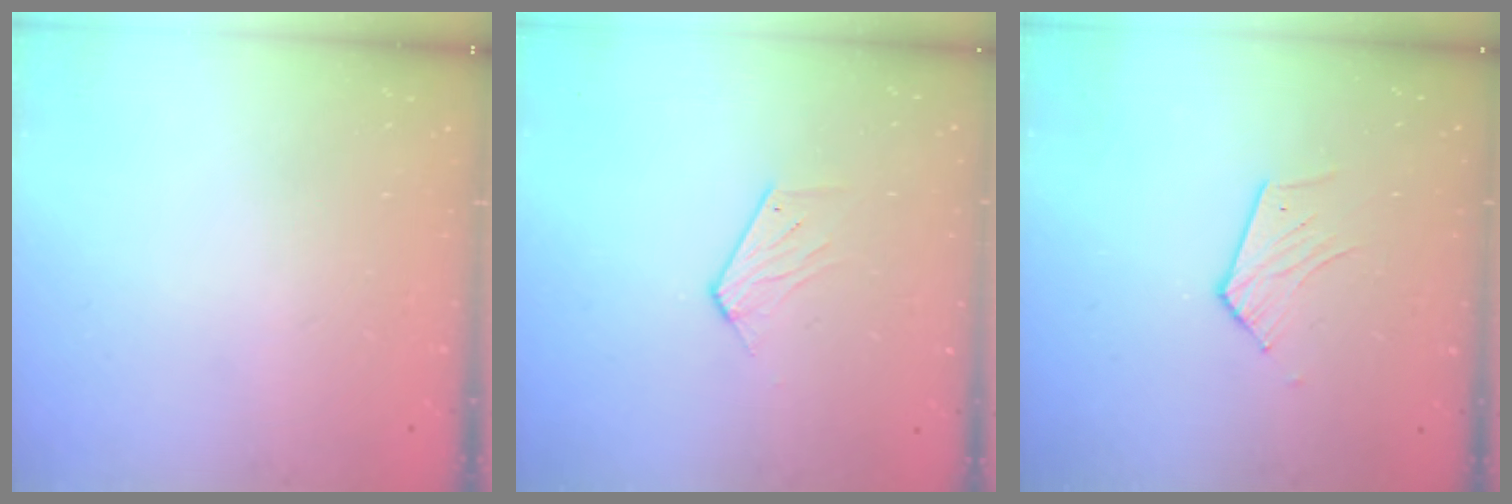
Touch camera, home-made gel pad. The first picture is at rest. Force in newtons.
{"total": 4.9, "press": 4.9, "slide": 0.3}
{"total": 4.7, "press": 4.7, "slide": 0.4}